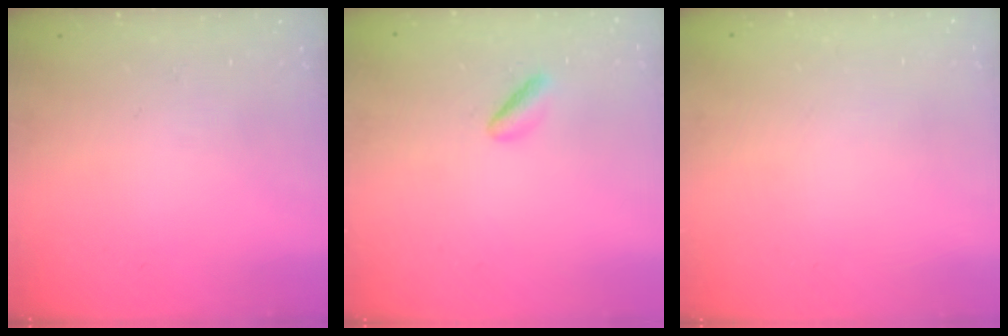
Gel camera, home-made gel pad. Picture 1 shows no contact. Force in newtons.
{"total": 2.4, "press": 2.2, "slide": 1.0}
{"total": 2.0, "press": 2.0, "slide": 0.1}